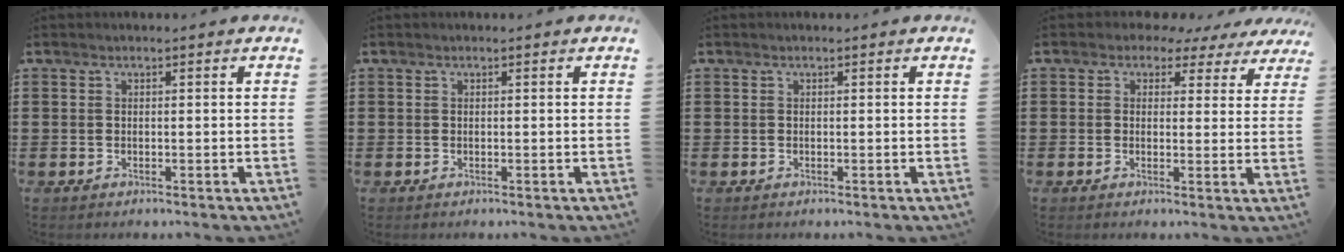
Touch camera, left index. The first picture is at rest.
{"total": 0.0}
{"total": 0.0}
{"total": 2.9, "force": [2.1, 1.9, 0.8], "torque": [-0.022, -0.005, 0.034]}